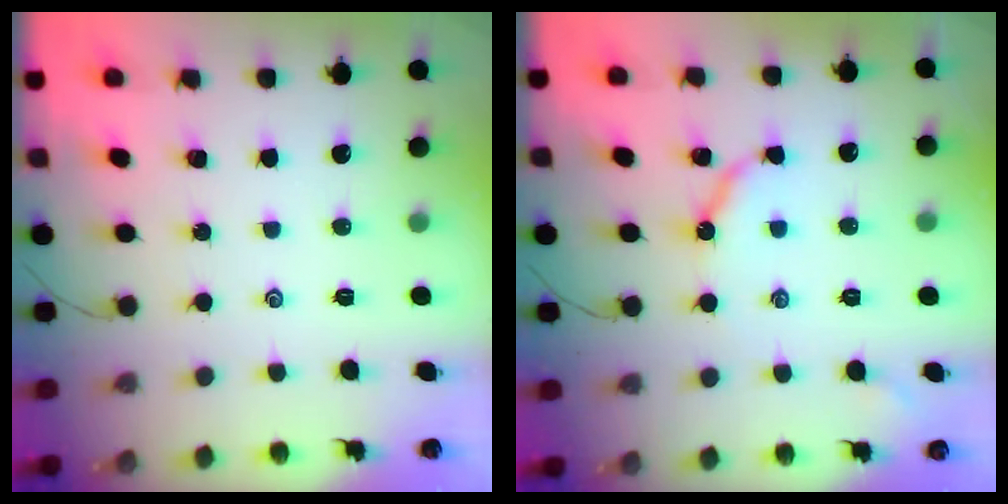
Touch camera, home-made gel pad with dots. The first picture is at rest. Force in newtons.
{"total": 6.3, "press": 6.3, "slide": 0.4}